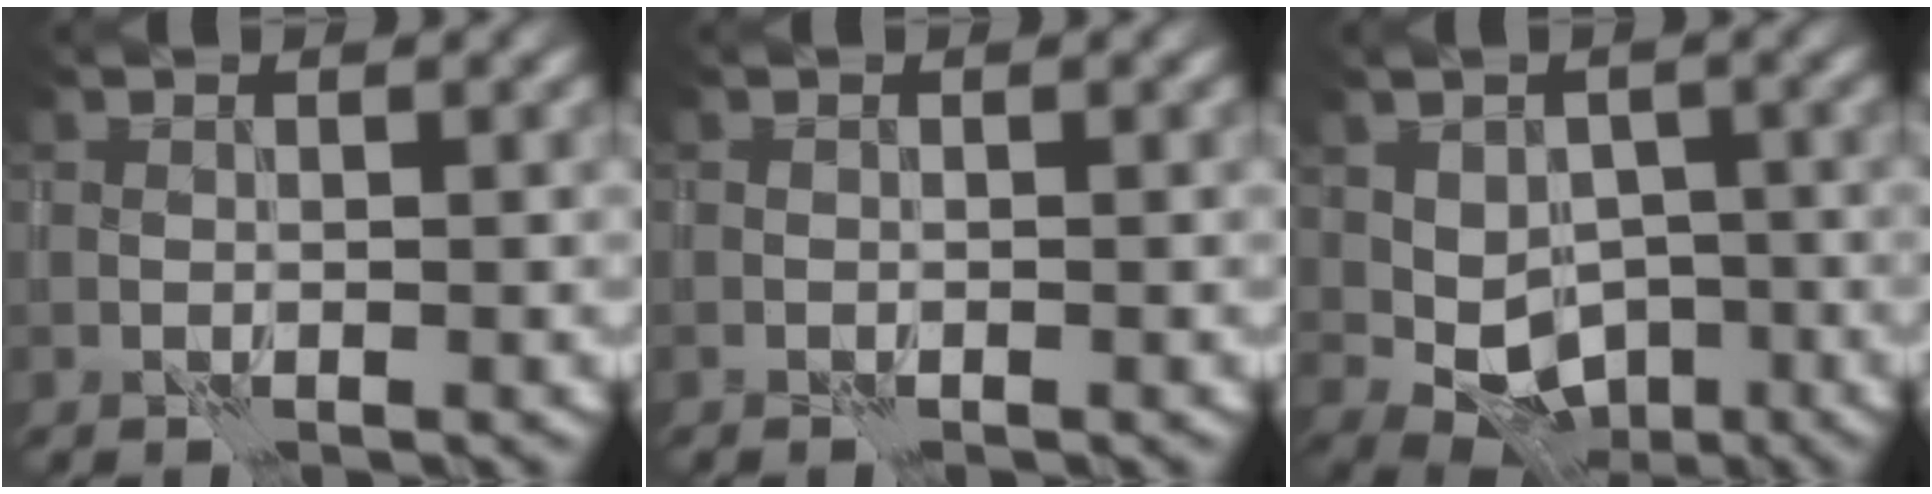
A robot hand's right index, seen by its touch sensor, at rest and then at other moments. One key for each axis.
{"total": 0.0}
{"total": 5.3, "fx": -0.8, "fy": 4.0, "fz": 3.4, "tx": -0.054, "ty": -0.003, "tz": -0.008}